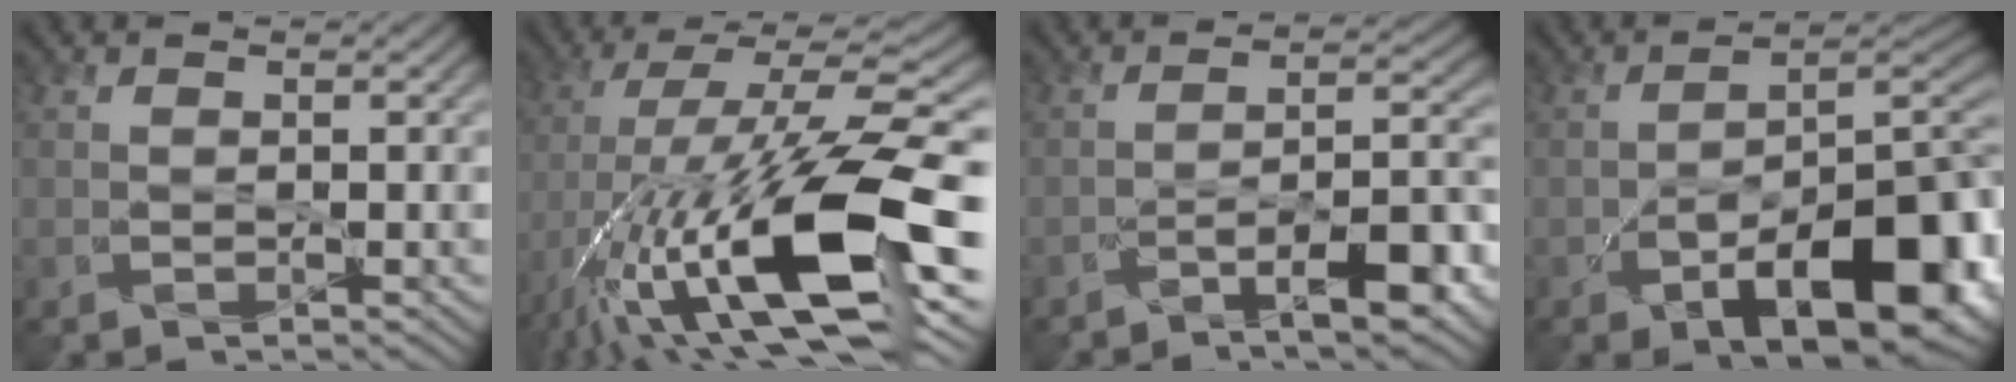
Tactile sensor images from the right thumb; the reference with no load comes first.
{"total": 18.7, "force": [-5.8, 5.6, 16.8], "torque": [-0.312, 0.013, -0.110]}
{"total": 9.3, "force": [-6.4, 1.9, 6.5], "torque": [-0.095, 0.008, -0.104]}
{"total": 15.3, "force": [-6.6, 7.0, 11.9], "torque": [-0.155, -0.025, -0.097]}